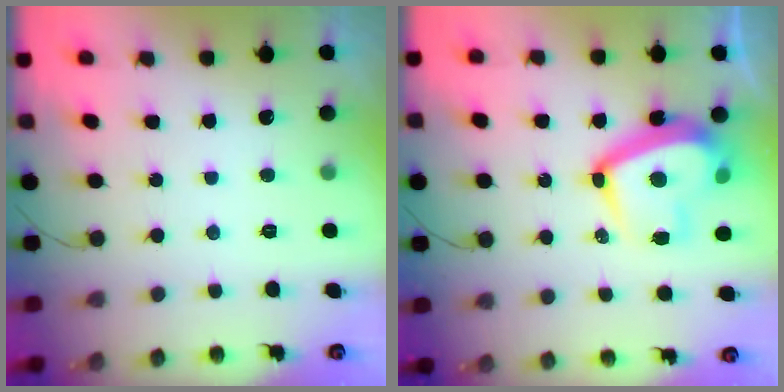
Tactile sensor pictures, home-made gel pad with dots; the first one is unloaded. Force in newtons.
{"total": 16.9, "press": 16.8, "slide": 1.4}